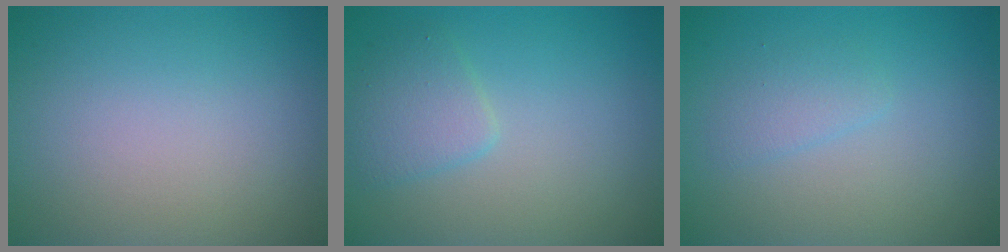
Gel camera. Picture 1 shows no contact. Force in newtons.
{"total": 2.3, "press": 2.3, "slide": 0.1}
{"total": 1.4, "press": 1.4, "slide": 0.1}